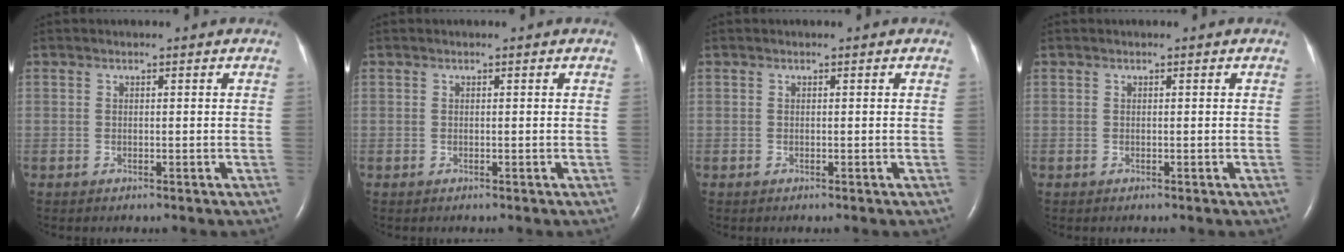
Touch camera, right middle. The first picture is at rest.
{"total": 0.0}
{"total": 0.0}
{"total": 0.0}